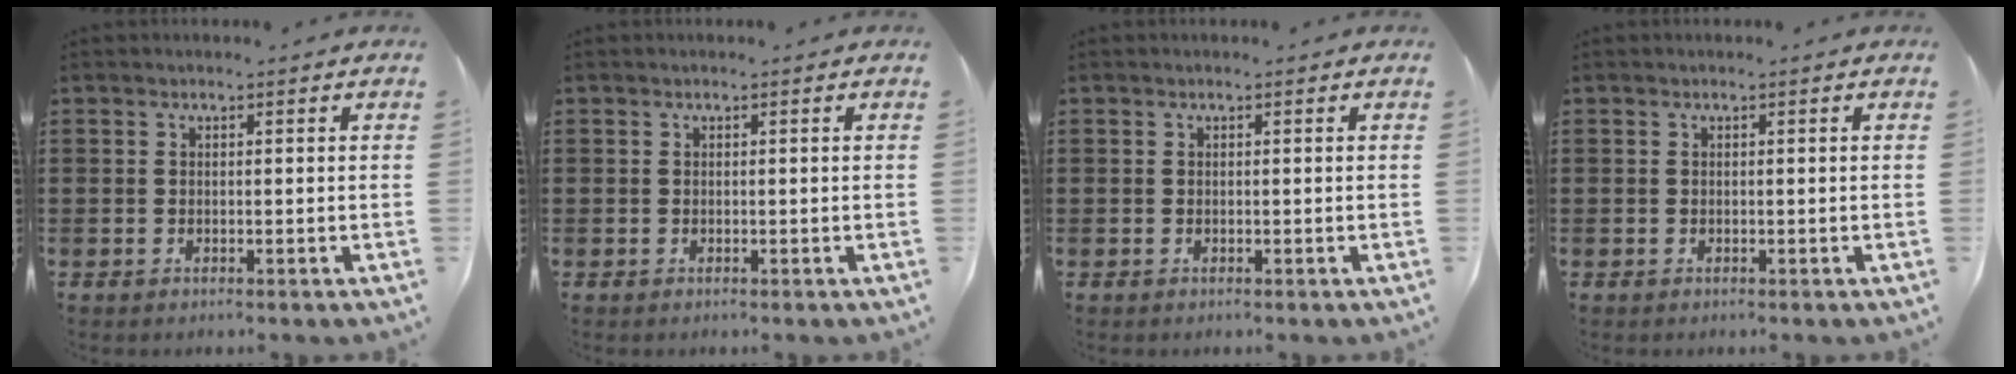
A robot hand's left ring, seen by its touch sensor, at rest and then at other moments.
{"total": 0.0}
{"total": 0.0}
{"total": 0.0}